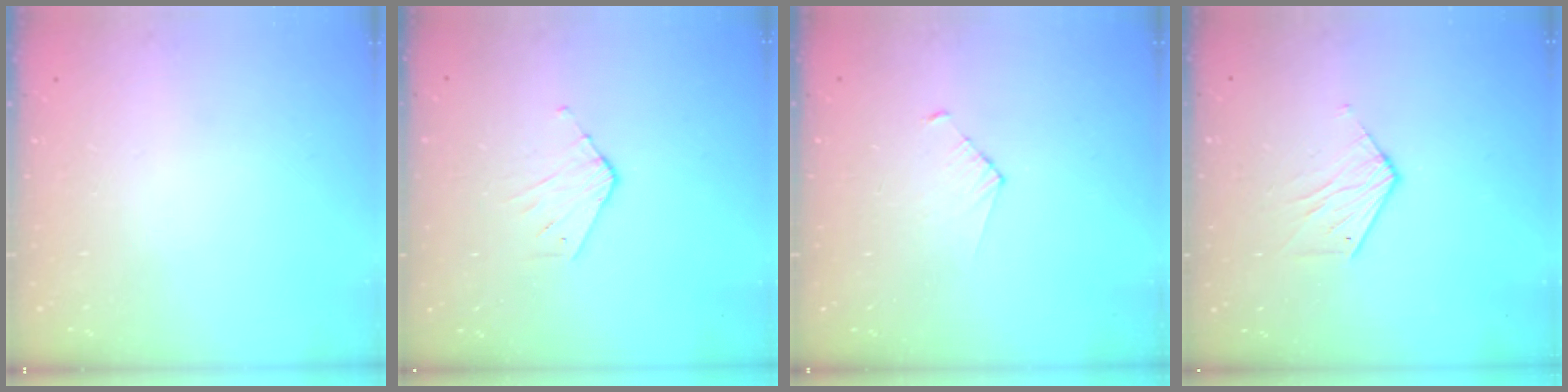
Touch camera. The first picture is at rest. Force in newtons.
{"total": 3.4, "press": 3.4, "slide": 0.3}
{"total": 2.8, "press": 2.8, "slide": 0.2}
{"total": 5.9, "press": 5.9, "slide": 0.5}